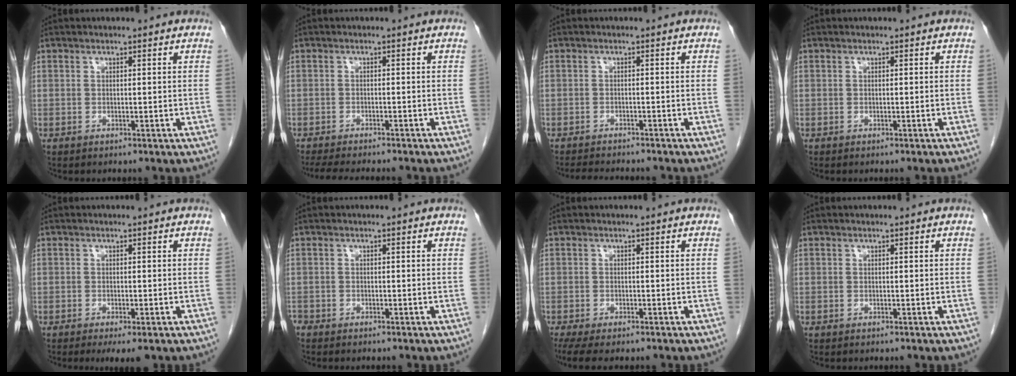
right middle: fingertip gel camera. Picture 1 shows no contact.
{"total": 9.9, "force": [-8.7, 1.3, 4.6], "torque": [-0.060, -0.014, -0.120]}
{"total": 6.5, "force": [-5.9, 1.0, 2.5], "torque": [-0.032, -0.007, -0.084]}
{"total": 0.7, "force": [-0.6, -0.1, 0.4], "torque": [0.002, 0.003, -0.008]}
{"total": 3.1, "force": [-1.9, 0.7, 2.3], "torque": [-0.032, -0.009, -0.024]}
{"total": 1.4, "force": [-1.2, 0.7, 0.2], "torque": [-0.012, -0.001, -0.024]}
{"total": 6.1, "force": [-4.6, 1.8, 3.6], "torque": [-0.057, -0.013, -0.074]}
{"total": 0.0}